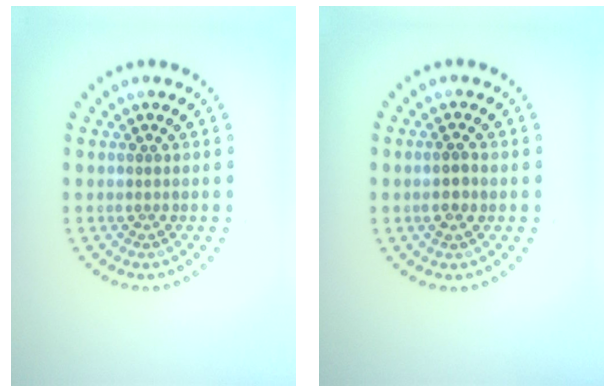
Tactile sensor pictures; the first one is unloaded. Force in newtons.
{"total": 1.2, "press": 1.2, "slide": 0.4}